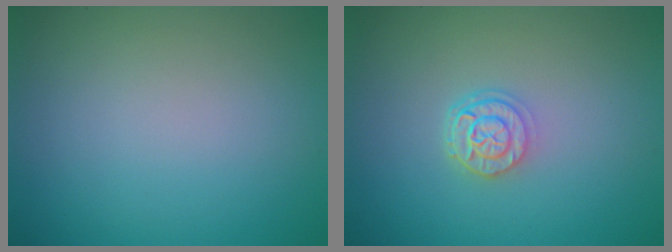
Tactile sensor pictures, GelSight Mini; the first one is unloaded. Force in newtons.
{"total": 2.6, "press": 2.1, "slide": 1.5}